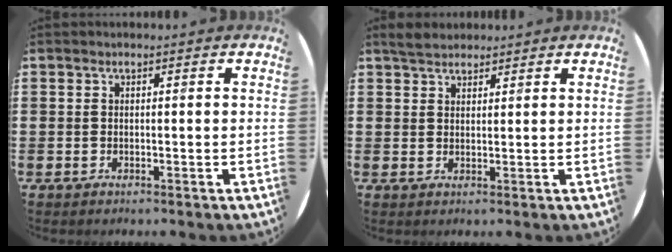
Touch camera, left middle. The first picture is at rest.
{"total": 2.6, "force": [2.4, 0.9, 0.5], "torque": [-0.007, 0.002, 0.046]}